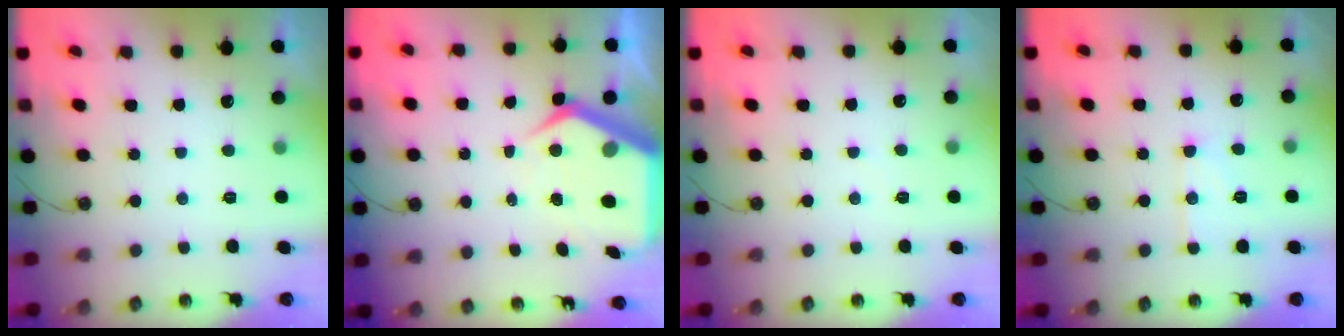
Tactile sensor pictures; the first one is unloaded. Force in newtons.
{"total": 9.3, "press": 9.2, "slide": 0.9}
{"total": 3.3, "press": 3.2, "slide": 0.5}
{"total": 7.9, "press": 7.9, "slide": 0.7}